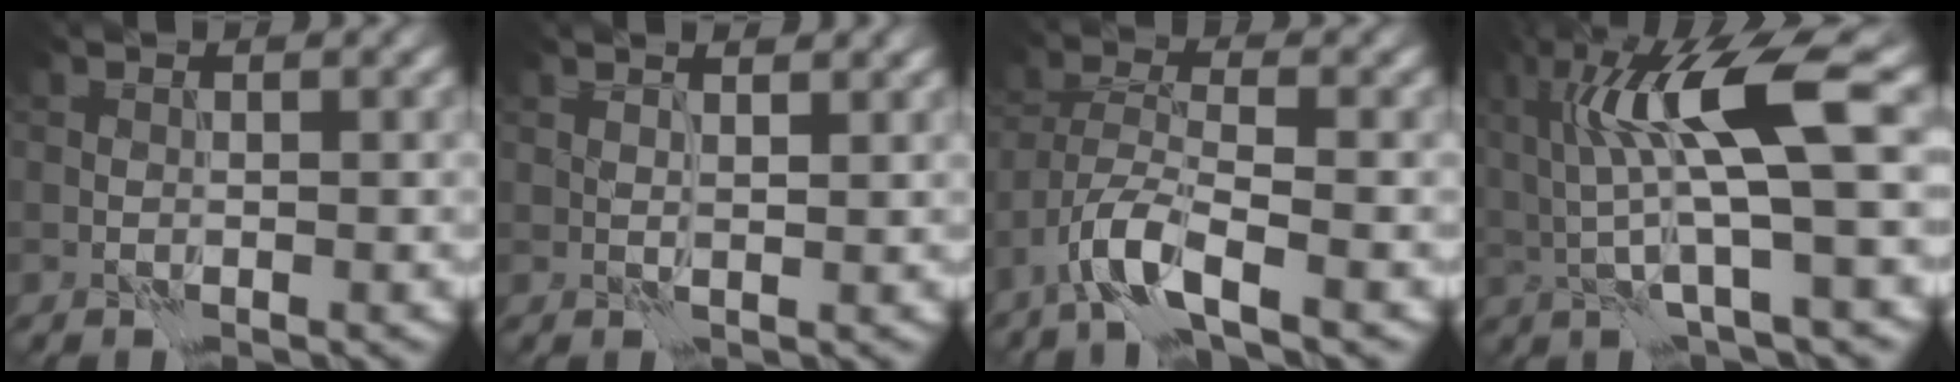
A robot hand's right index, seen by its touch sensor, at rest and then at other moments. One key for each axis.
{"total": 2.6, "fx": 1.9, "fy": 0.8, "fz": 1.5, "tx": -0.014, "ty": 0.008, "tz": 0.005}
{"total": 4.9, "fx": -3.1, "fy": 1.2, "fz": 3.7, "tx": -0.074, "ty": 0.001, "tz": -0.070}
{"total": 9.1, "fx": 1.6, "fy": 1.6, "fz": 8.8, "tx": -0.166, "ty": -0.001, "tz": 0.035}